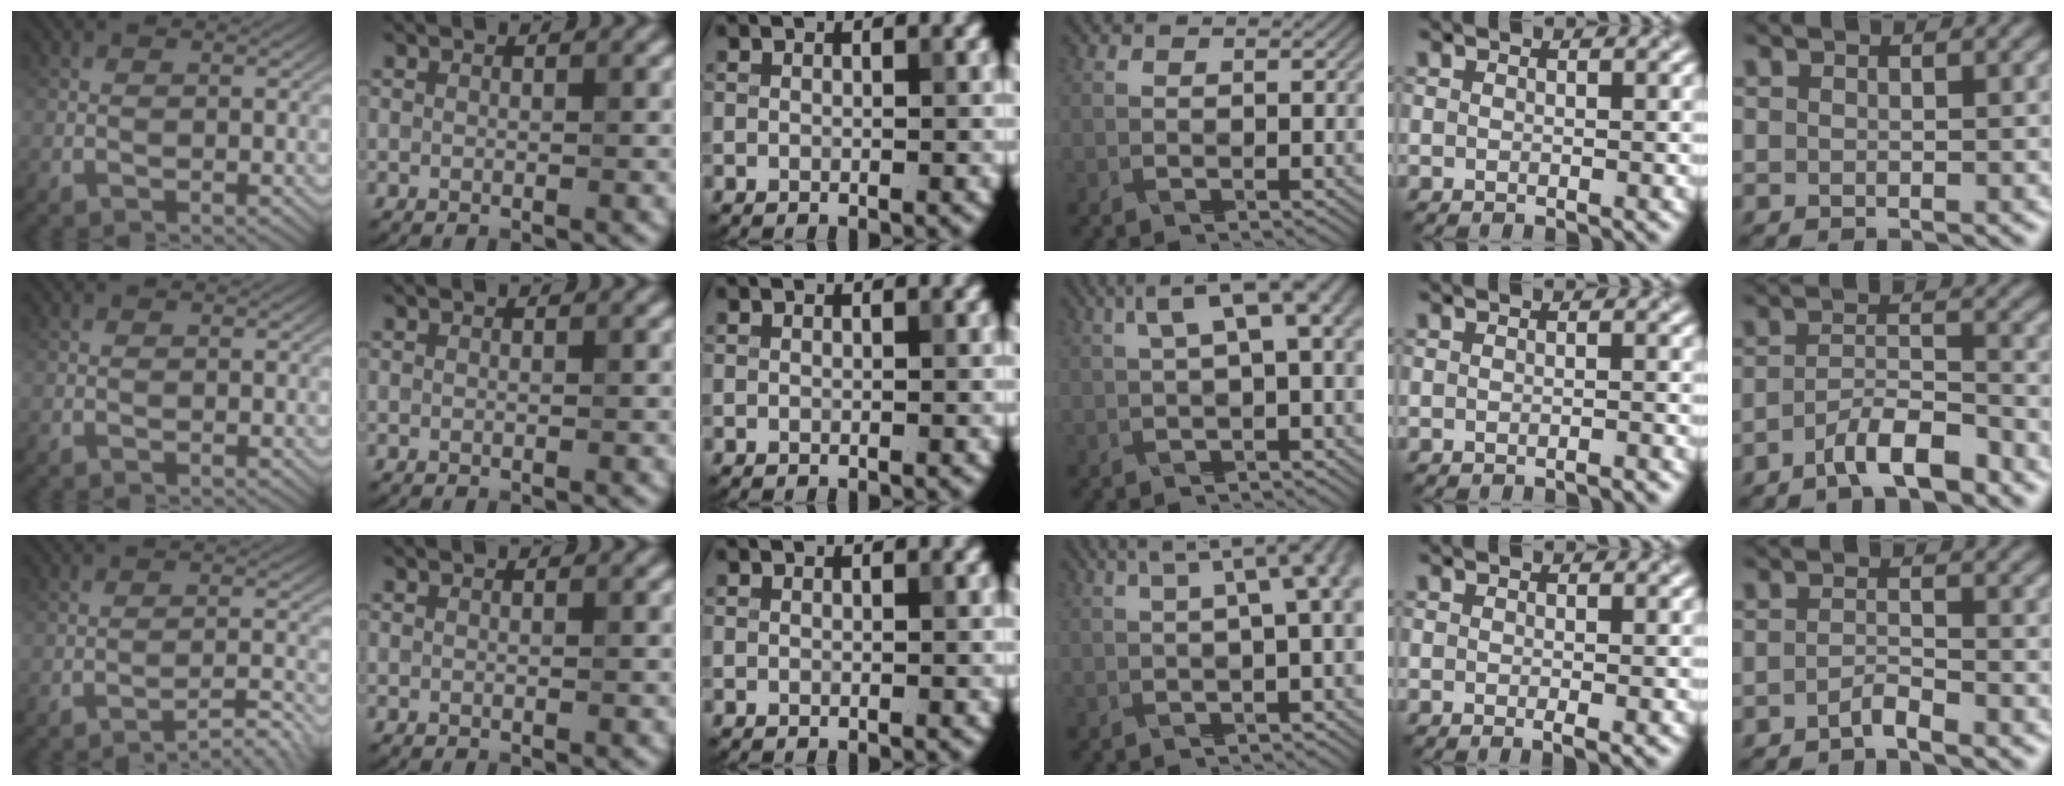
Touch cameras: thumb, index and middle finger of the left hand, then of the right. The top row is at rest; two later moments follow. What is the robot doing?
{"motion": "pour", "object": "sugar"}